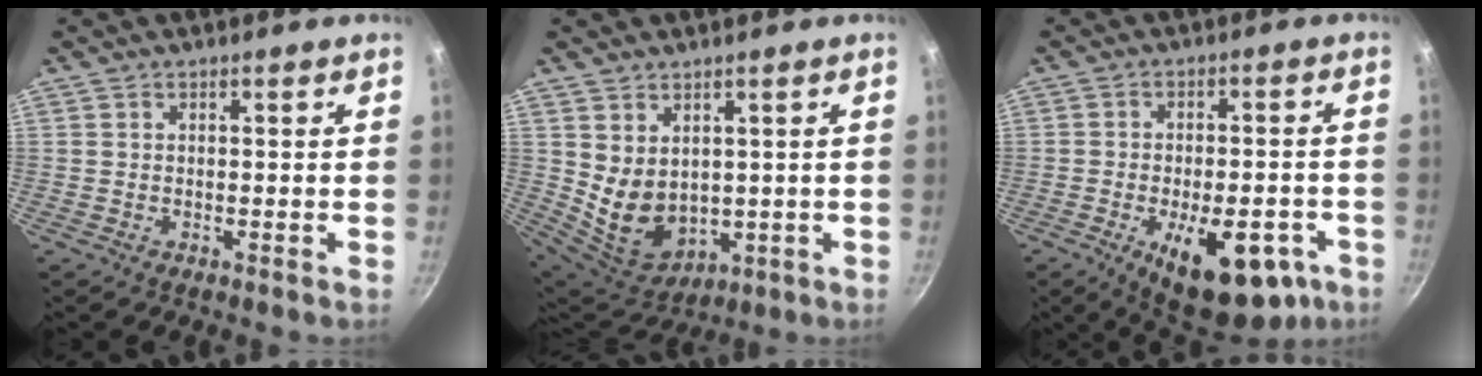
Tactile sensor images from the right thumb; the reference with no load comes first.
{"total": 9.2, "force": [1.9, 6.9, 5.8], "torque": [-0.086, -0.034, 0.063]}
{"total": 18.1, "force": [-7.5, 8.6, 14.0], "torque": [-0.156, 0.016, -0.090]}